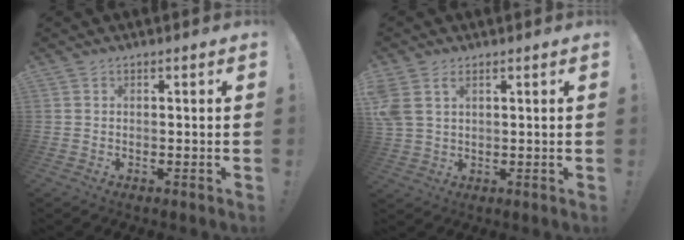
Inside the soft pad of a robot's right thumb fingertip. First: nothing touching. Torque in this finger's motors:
{"motor_torque": [0.26, 0.25, 0.39, -0.02, 0.39]}